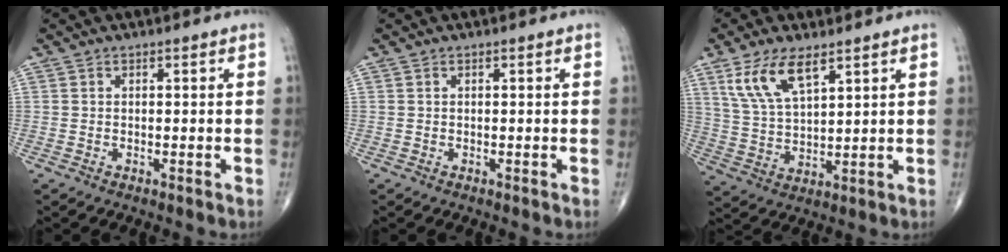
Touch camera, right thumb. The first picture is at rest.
{"total": 0.0}
{"total": 10.0, "force": [5.7, 4.0, 7.1], "torque": [-0.137, -0.020, 0.123]}